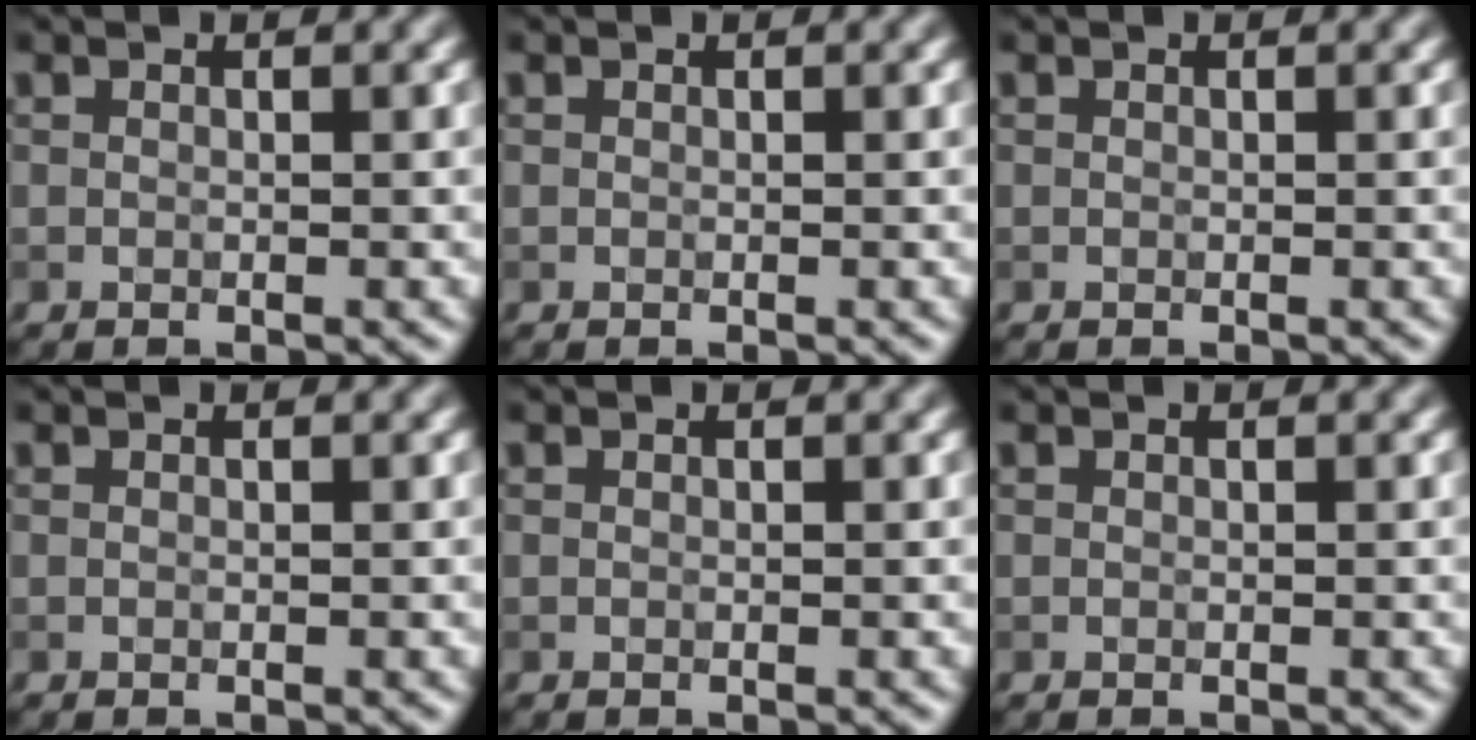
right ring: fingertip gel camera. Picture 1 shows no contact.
{"total": 0.0}
{"total": 0.0}
{"total": 0.0}
{"total": 0.0}
{"total": 0.0}